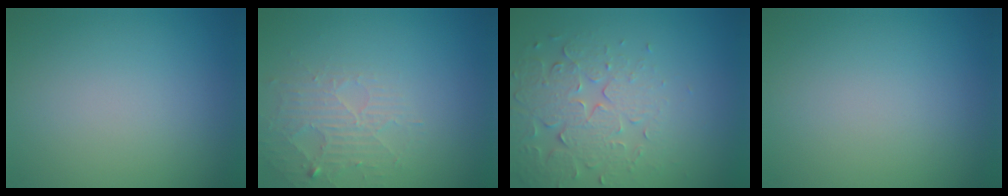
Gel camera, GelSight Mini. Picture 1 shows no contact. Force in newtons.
{"total": 3.1, "press": 3.0, "slide": 0.6}
{"total": 5.0, "press": 3.7, "slide": 3.3}
{"total": 0.0}